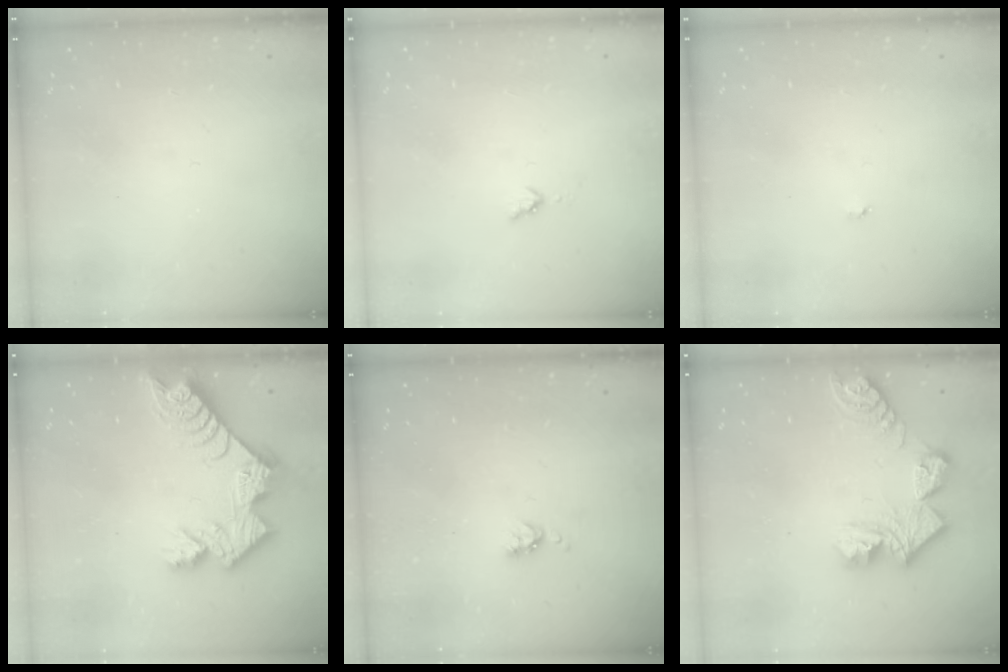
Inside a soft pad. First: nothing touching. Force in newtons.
{"total": 2.8, "press": 2.8, "slide": 0.4}
{"total": 2.9, "press": 2.9, "slide": 0.3}
{"total": 13.8, "press": 13.8, "slide": 1.1}
{"total": 4.0, "press": 3.9, "slide": 0.6}
{"total": 14.4, "press": 14.3, "slide": 1.6}